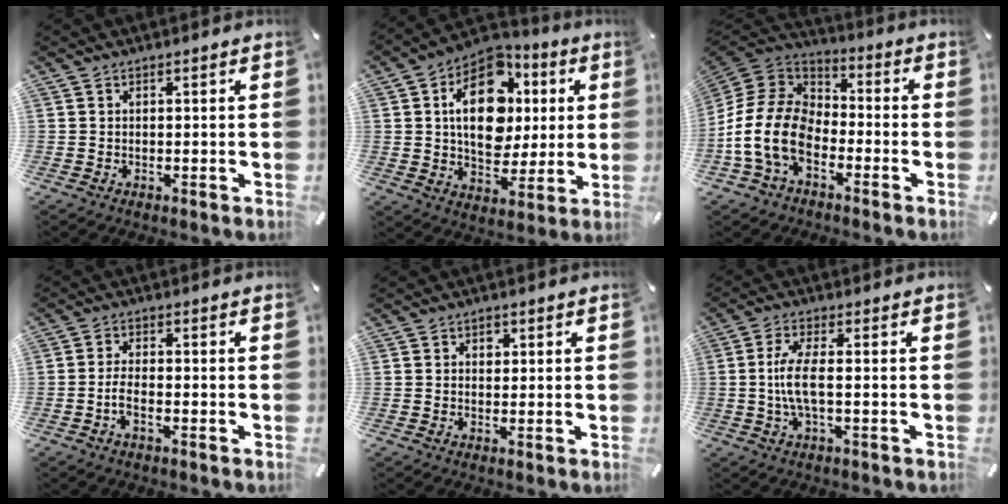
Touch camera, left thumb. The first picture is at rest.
{"total": 18.5, "force": [3.6, 13.2, 12.5], "torque": [-0.198, -0.002, 0.067]}
{"total": 15.0, "force": [-6.5, 10.2, 8.9], "torque": [-0.206, 0.028, -0.123]}
{"total": 3.5, "force": [-1.4, 1.3, 2.9], "torque": [-0.062, 0.003, -0.029]}
{"total": 1.5, "force": [0.4, 1.3, 0.6], "torque": [0.002, 0.000, 0.002]}
{"total": 7.1, "force": [-0.4, 1.7, 6.9], "torque": [-0.151, -0.011, -0.016]}